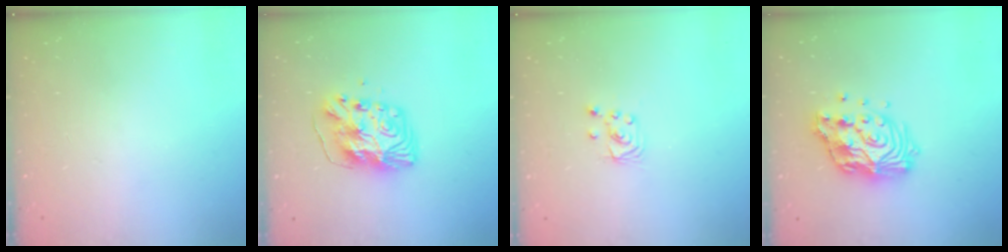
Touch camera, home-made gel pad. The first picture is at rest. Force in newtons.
{"total": 11.3, "press": 11.3, "slide": 1.1}
{"total": 2.7, "press": 2.7, "slide": 0.2}
{"total": 14.9, "press": 14.8, "slide": 1.5}